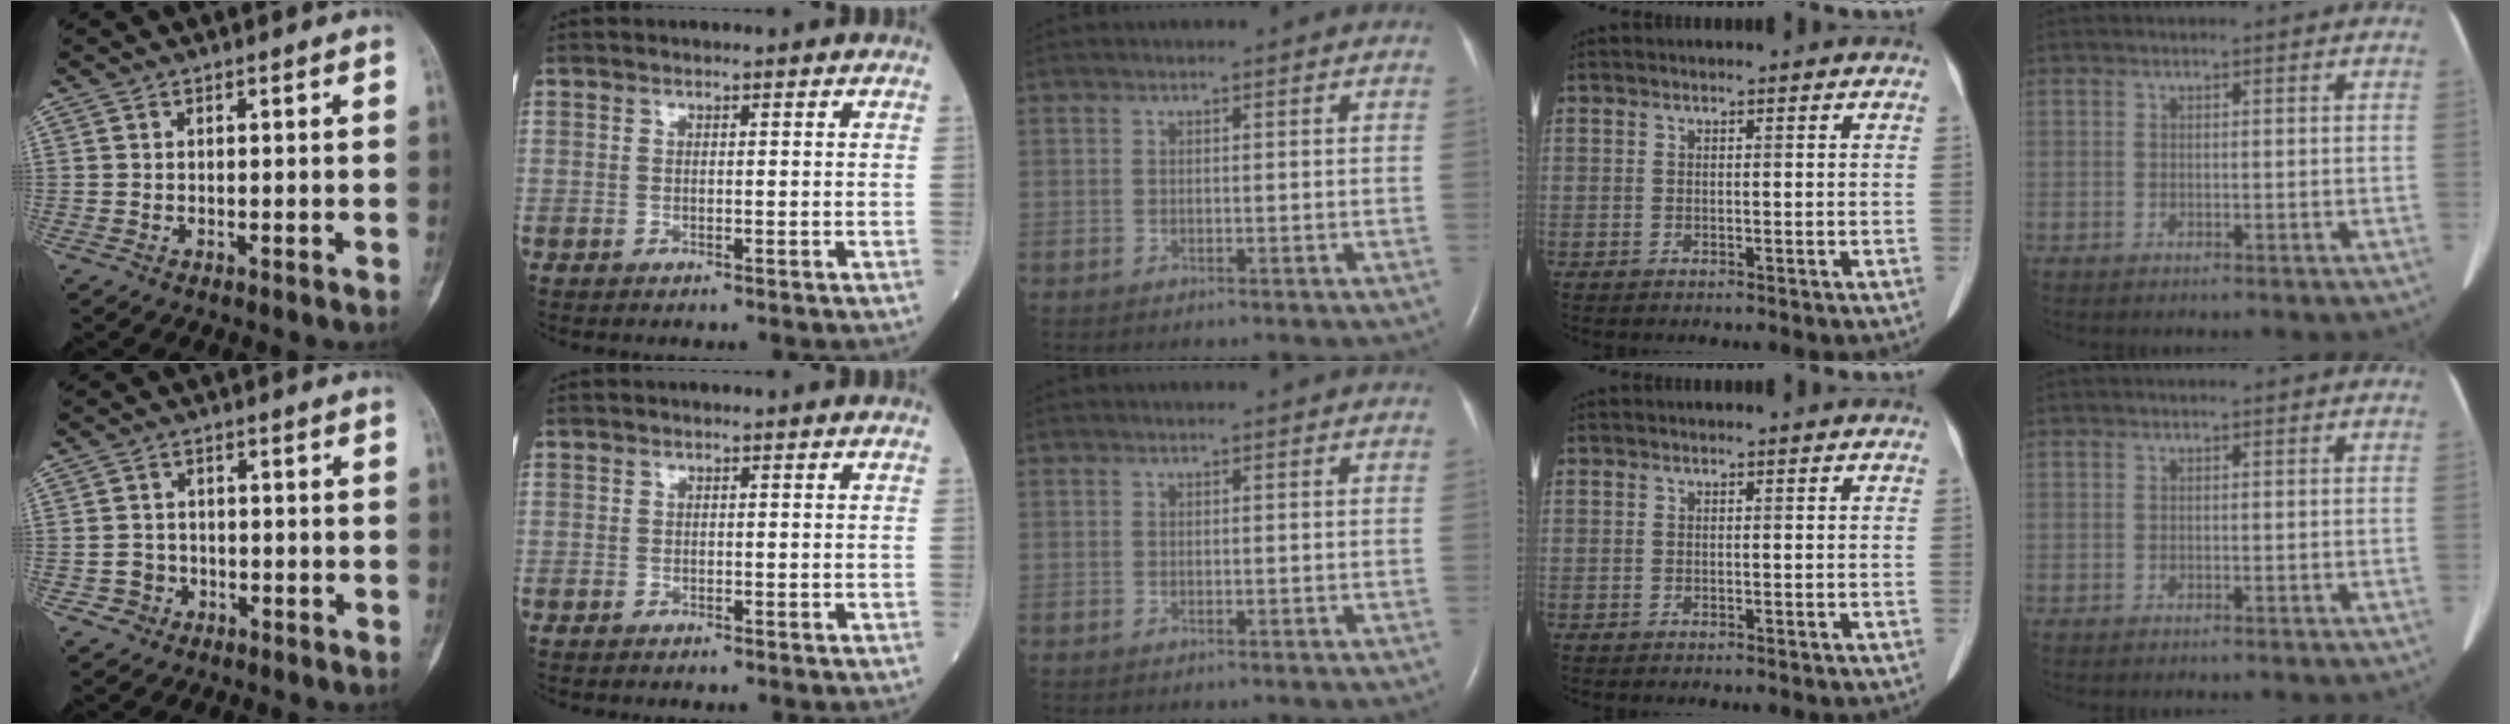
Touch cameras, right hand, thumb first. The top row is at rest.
{"thumb": {"total": 3.4, "force": [-1.3, 3.1, 0.1], "torque": [0.024, 0.013, -0.023]}, "index": {"total": 0.8, "force": [-0.4, 0.6, 0.4], "torque": [-0.021, 0.002, -0.005]}}